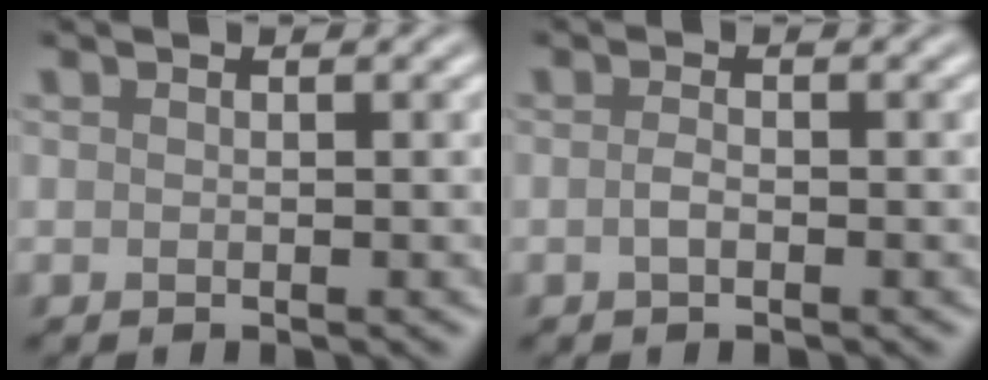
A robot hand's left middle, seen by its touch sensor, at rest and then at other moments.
{"total": 0.9, "force": [-0.3, 0.3, 0.7], "torque": [-0.018, 0.003, -0.008]}